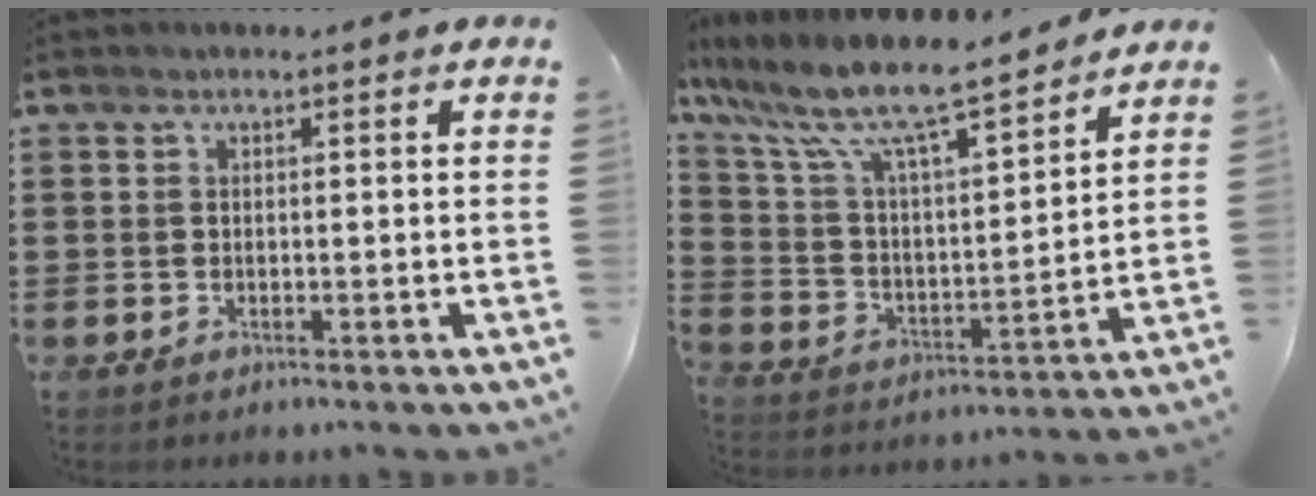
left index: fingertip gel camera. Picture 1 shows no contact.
{"total": 9.6, "force": [8.1, 1.1, 5.0], "torque": [-0.132, -0.056, 0.135]}